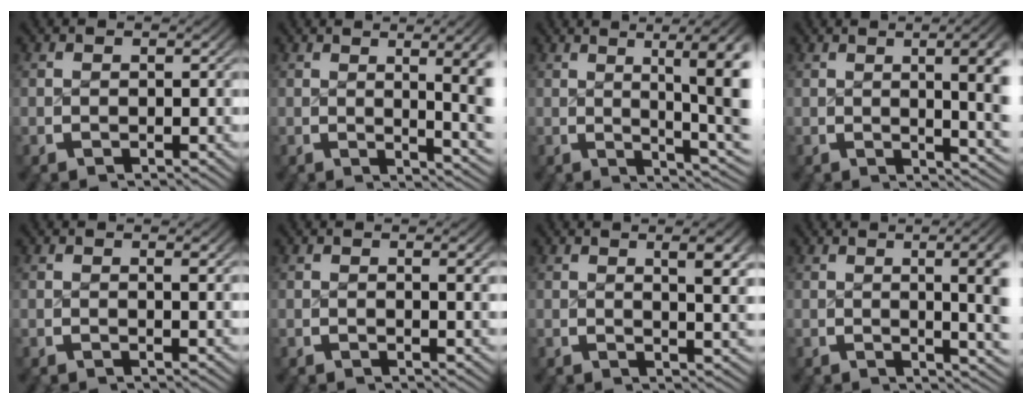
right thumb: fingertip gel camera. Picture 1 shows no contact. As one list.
[{"total": 6.8, "force": [0.2, 2.7, 6.2], "torque": [-0.074, -0.007, 0.006]}, {"total": 10.6, "force": [1.5, 4.5, 9.5], "torque": [-0.111, 0.000, 0.020]}, {"total": 7.5, "force": [0.6, 2.9, 6.9], "torque": [-0.074, 0.004, 0.009]}, {"total": 1.1, "force": [0.5, 0.0, 1.0], "torque": [-0.013, -0.003, 0.010]}, {"total": 1.5, "force": [0.5, 0.1, 1.4], "torque": [-0.018, -0.002, 0.008]}, {"total": 4.6, "force": [1.4, 1.3, 4.2], "torque": [-0.048, -0.005, 0.024]}, {"total": 7.5, "force": [0.4, 2.9, 6.9], "torque": [-0.073, 0.005, 0.005]}]